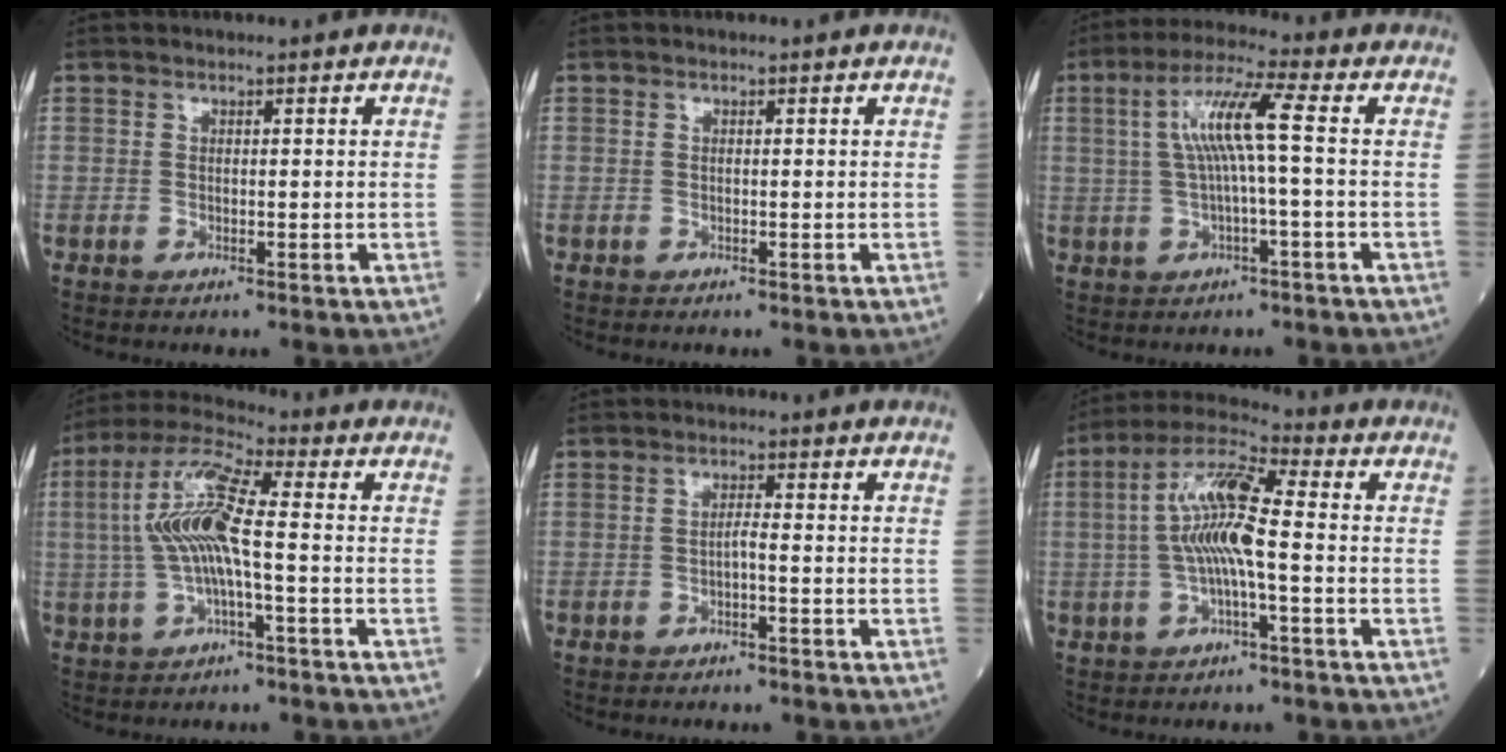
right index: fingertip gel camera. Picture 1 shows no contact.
{"total": 0.0}
{"total": 8.2, "force": [0.7, -0.1, 8.2], "torque": [-0.161, 0.018, 0.012]}
{"total": 10.6, "force": [-0.3, 1.6, 10.5], "torque": [-0.222, 0.022, -0.011]}
{"total": 1.3, "force": [-0.7, -0.1, 1.1], "torque": [-0.022, 0.000, -0.014]}
{"total": 10.2, "force": [-0.6, 1.5, 10.1], "torque": [-0.204, 0.022, -0.017]}